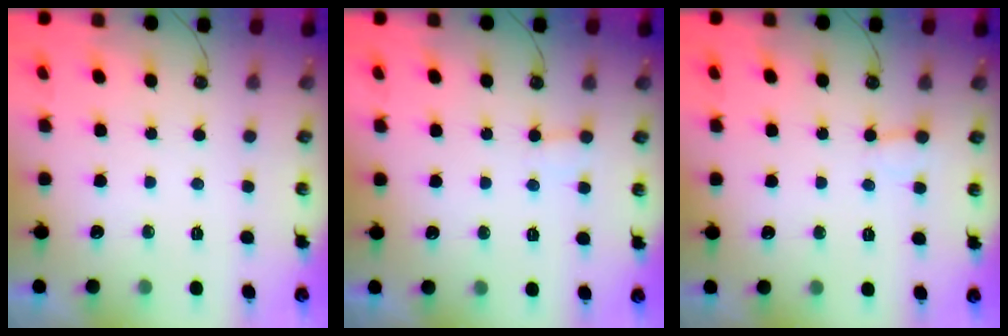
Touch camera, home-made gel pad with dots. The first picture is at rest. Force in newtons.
{"total": 5.3, "press": 5.2, "slide": 0.5}
{"total": 3.7, "press": 3.7, "slide": 0.3}